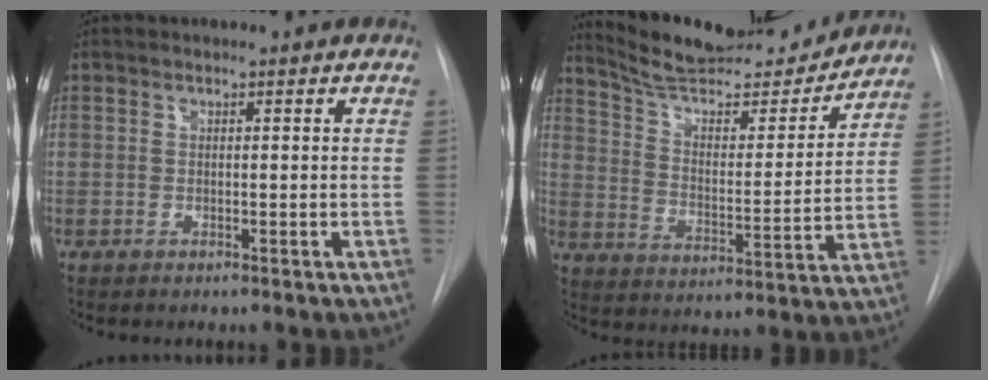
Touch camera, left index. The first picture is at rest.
{"total": 18.8, "force": [17.6, 2.8, 5.8], "torque": [-0.089, -0.022, 0.263]}